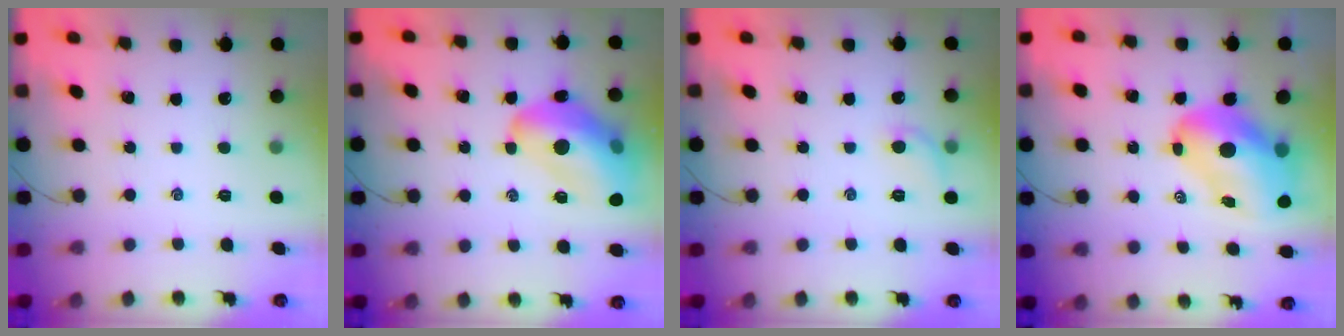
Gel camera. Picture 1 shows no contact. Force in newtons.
{"total": 18.8, "press": 18.3, "slide": 4.1}
{"total": 6.3, "press": 6.2, "slide": 1.2}
{"total": 14.4, "press": 13.8, "slide": 3.8}